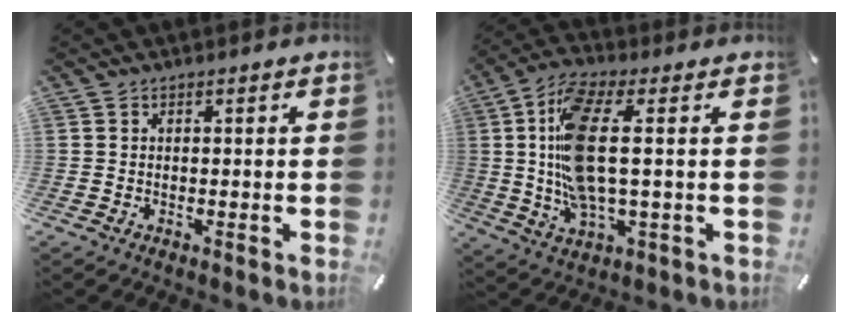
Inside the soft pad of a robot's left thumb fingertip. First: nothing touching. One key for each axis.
{"total": 14.5, "fx": 1.6, "fy": 5.1, "fz": 13.4, "tx": -0.293, "ty": -0.015, "tz": 0.022}